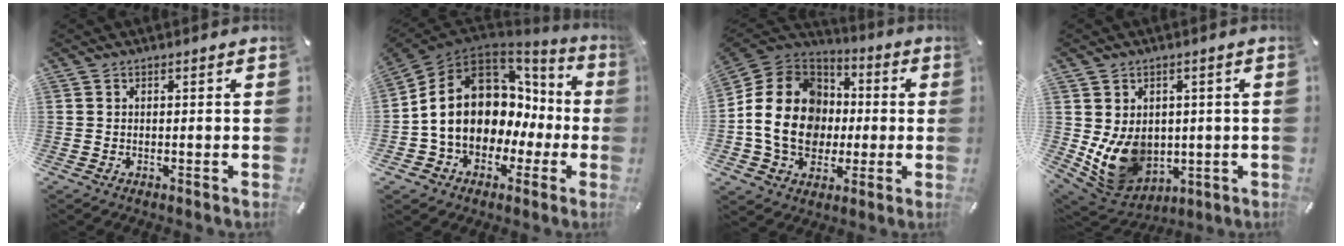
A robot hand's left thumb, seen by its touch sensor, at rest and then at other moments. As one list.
[{"total": 16.5, "force": [1.3, 12.8, 10.4], "torque": [-0.213, -0.019, 0.018]}, {"total": 19.3, "force": [-2.3, 16.2, 10.2], "torque": [-0.208, 0.024, -0.040]}, {"total": 11.7, "force": [-0.1, 10.1, 6.0], "torque": [-0.120, -0.018, 0.009]}]